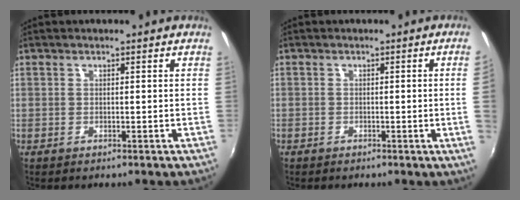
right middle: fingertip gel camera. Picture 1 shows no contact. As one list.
[{"total": 2.2, "force": [-0.2, -1.3, 1.8], "torque": [-0.028, -0.010, 0.001]}]